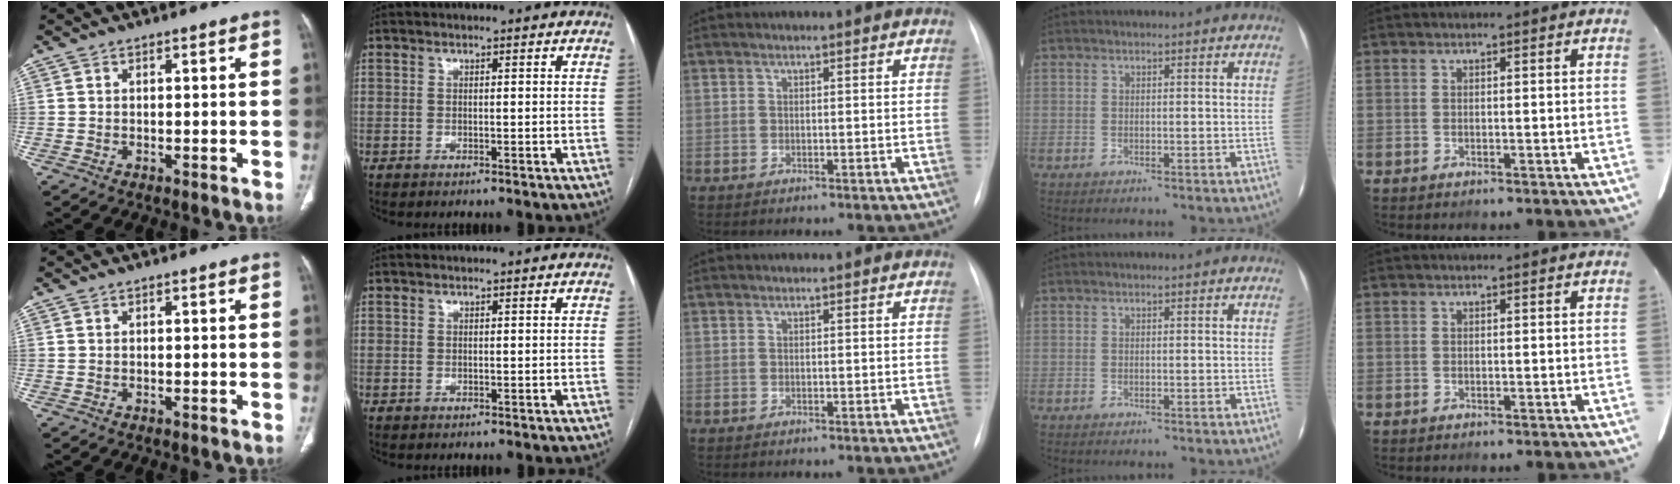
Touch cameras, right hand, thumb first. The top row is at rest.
{}